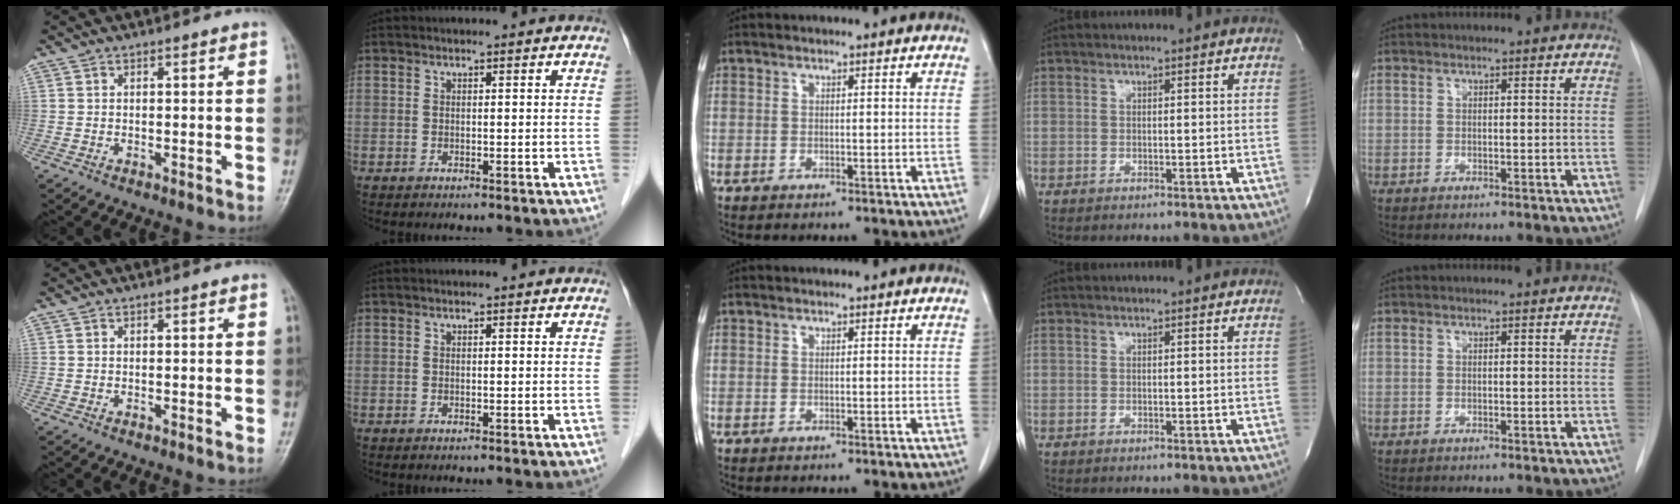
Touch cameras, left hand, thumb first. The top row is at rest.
{}